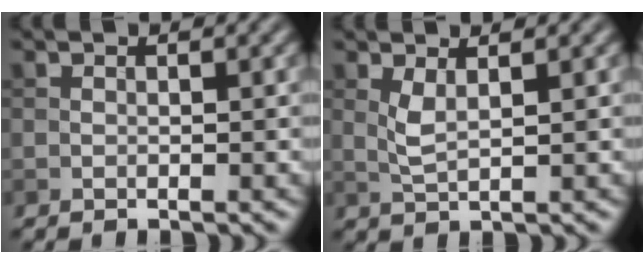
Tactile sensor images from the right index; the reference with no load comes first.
{"total": 1.8, "force": [0.8, 0.5, 1.6], "torque": [-0.040, -0.002, 0.019]}